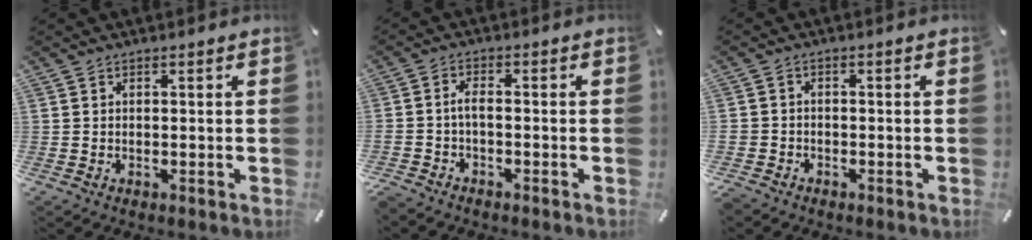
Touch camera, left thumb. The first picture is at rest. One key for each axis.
{"total": 3.0, "fx": -1.7, "fy": 1.0, "fz": 2.2, "tx": -0.062, "ty": 0.001, "tz": -0.039}
{"total": 2.3, "fx": -1.6, "fy": 1.6, "fz": 0.5, "tx": -0.014, "ty": 0.009, "tz": -0.036}